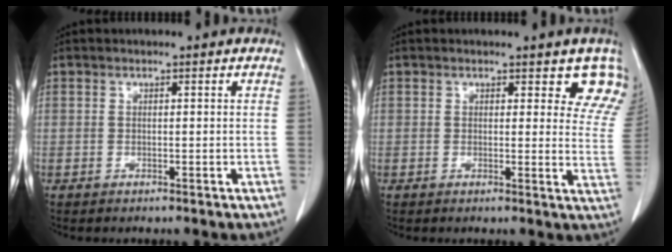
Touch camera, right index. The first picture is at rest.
{"total": 6.4, "force": [5.2, 2.7, 2.6], "torque": [-0.002, -0.022, 0.030]}